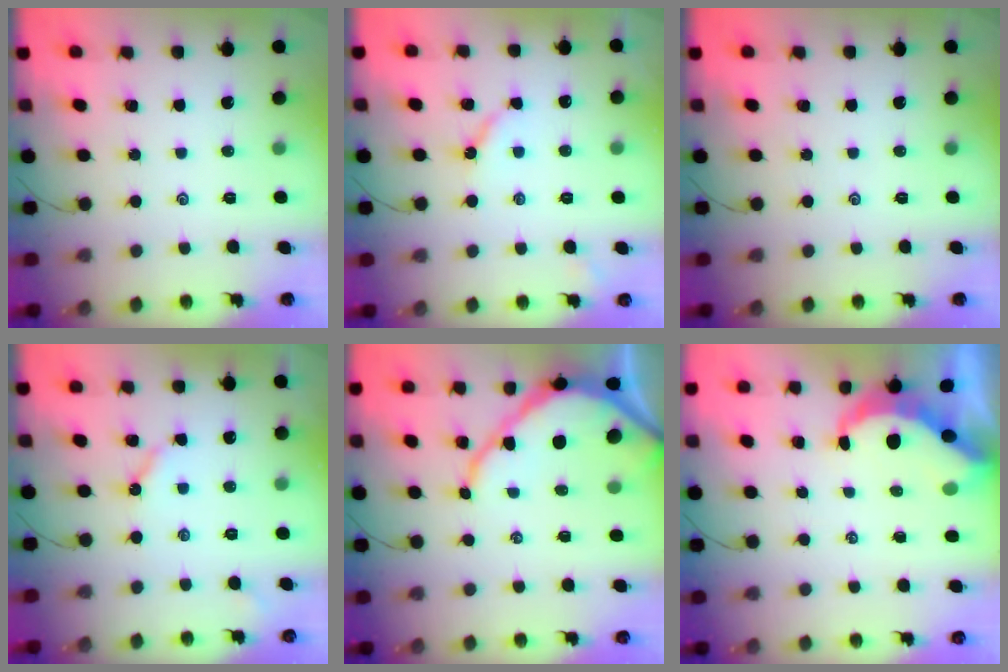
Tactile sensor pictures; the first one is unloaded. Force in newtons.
{"total": 4.3, "press": 4.2, "slide": 0.6}
{"total": 0.0}
{"total": 3.8, "press": 3.8, "slide": 0.3}
{"total": 9.1, "press": 9.0, "slide": 0.7}
{"total": 6.3, "press": 6.3, "slide": 0.8}